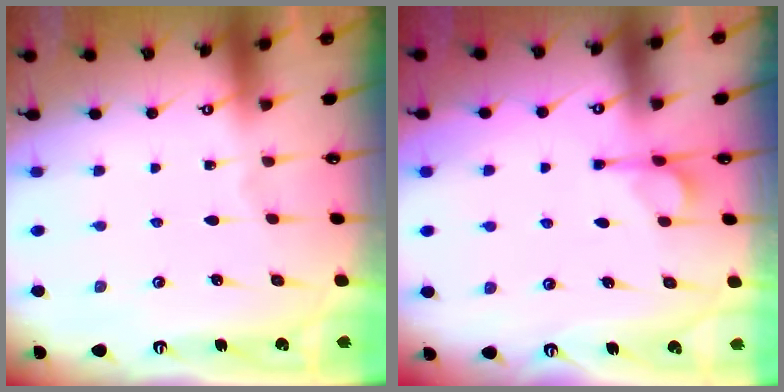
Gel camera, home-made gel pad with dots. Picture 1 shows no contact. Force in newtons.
{"total": 3.3, "press": 3.3, "slide": 0.5}